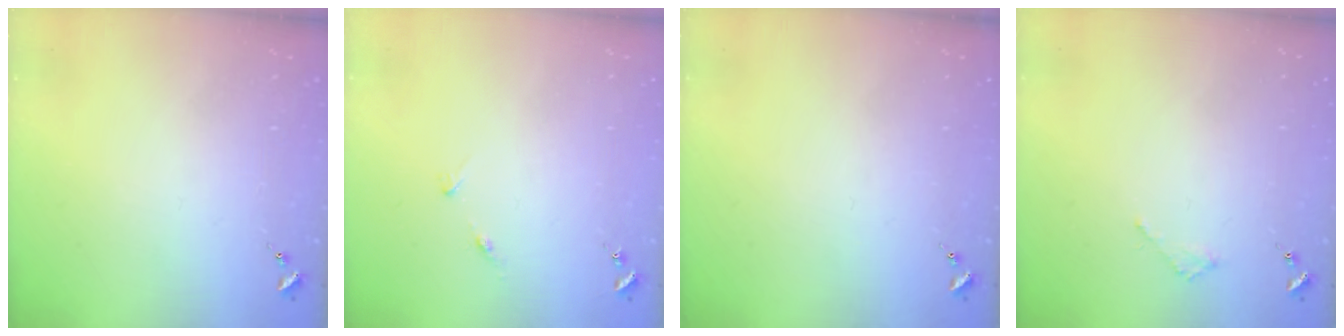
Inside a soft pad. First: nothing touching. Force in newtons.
{"total": 5.1, "press": 5.1, "slide": 0.6}
{"total": 0.0}
{"total": 2.1, "press": 2.1, "slide": 0.2}